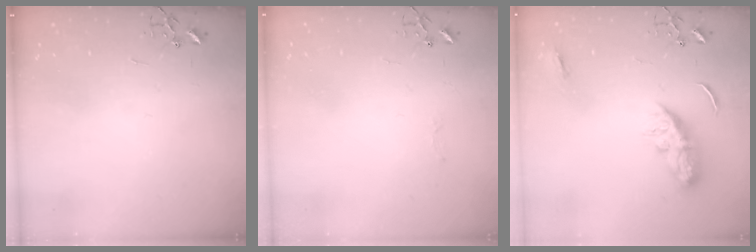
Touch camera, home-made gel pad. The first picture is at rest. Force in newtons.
{"total": 2.5, "press": 2.5, "slide": 0.4}
{"total": 9.3, "press": 9.3, "slide": 0.1}